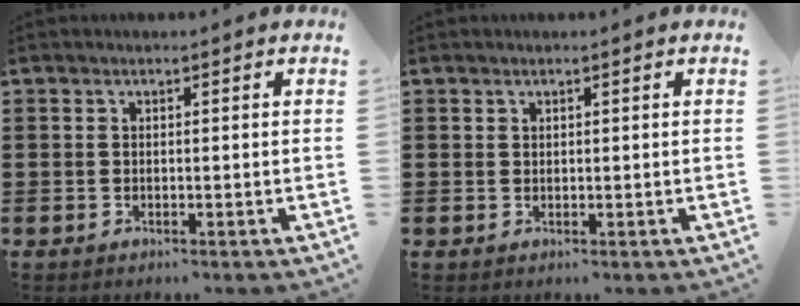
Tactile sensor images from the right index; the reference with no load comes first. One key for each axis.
{"total": 0.5, "fx": 0.4, "fy": 0.4, "fz": 0.0, "tx": -0.002, "ty": 0.001, "tz": 0.009}